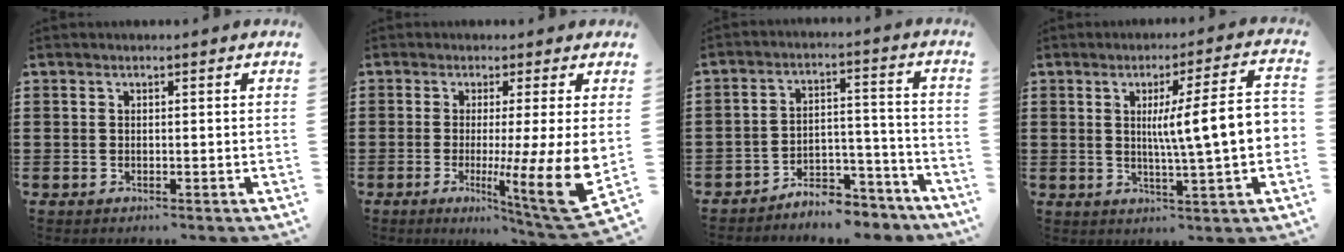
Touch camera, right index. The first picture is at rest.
{"total": 10.9, "force": [-0.6, 0.8, 10.9], "torque": [-0.176, -0.034, -0.009]}
{"total": 5.8, "force": [-5.6, 1.1, 1.0], "torque": [-0.015, 0.018, -0.110]}
{"total": 10.4, "force": [0.5, 0.7, 10.3], "torque": [-0.168, -0.007, 0.003]}